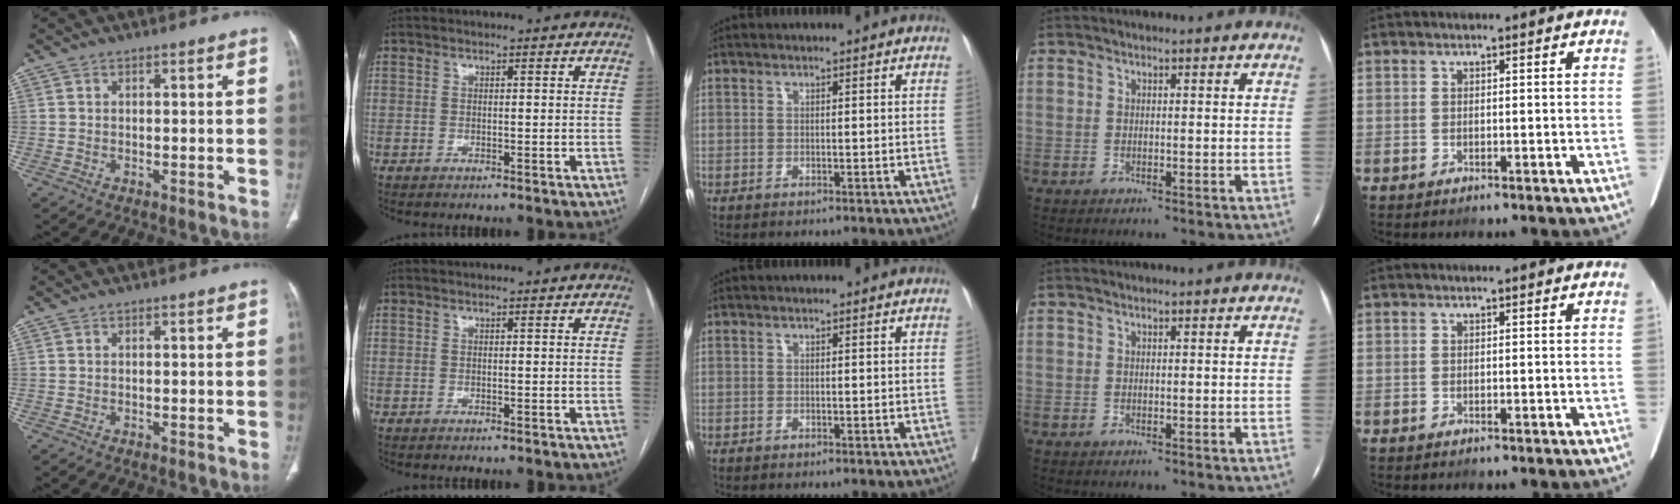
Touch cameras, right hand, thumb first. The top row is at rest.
{}